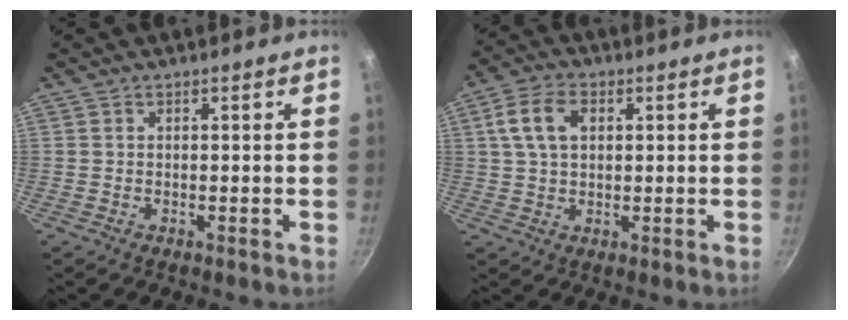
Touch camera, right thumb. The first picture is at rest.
{"total": 8.2, "force": [2.2, 5.2, 5.9], "torque": [-0.103, 0.011, 0.035]}